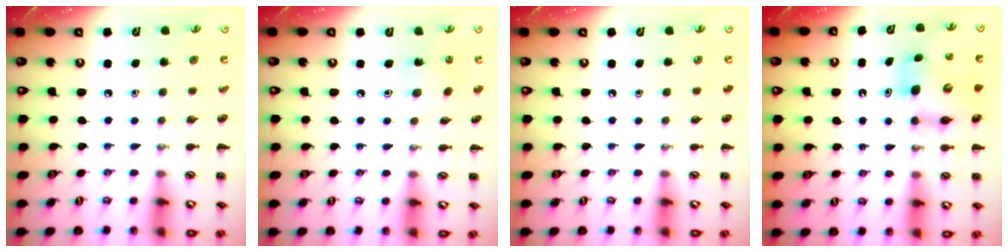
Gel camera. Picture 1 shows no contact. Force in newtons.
{"total": 2.5, "press": 2.4, "slide": 0.8}
{"total": 0.0}
{"total": 7.1, "press": 7.1, "slide": 0.5}